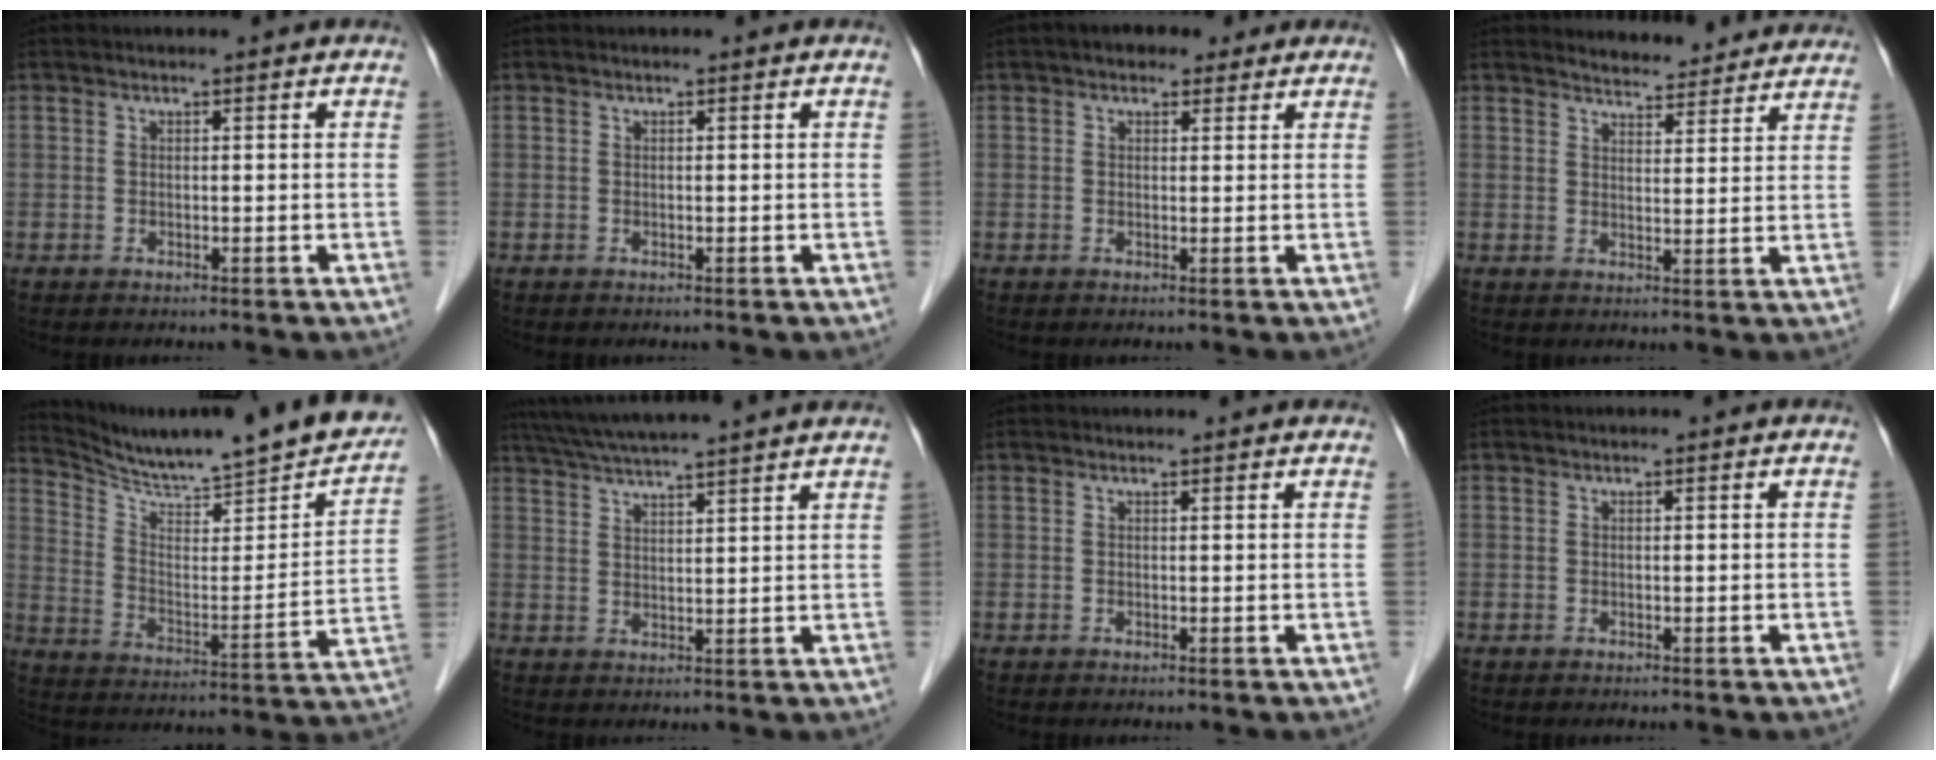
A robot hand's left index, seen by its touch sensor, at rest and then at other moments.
{"total": 0.0}
{"total": 4.2, "force": [2.8, 2.5, 1.8], "torque": [-0.023, 0.023, 0.040]}
{"total": 10.0, "force": [9.6, 2.3, 1.7], "torque": [-0.008, 0.003, 0.108]}
{"total": 23.0, "force": [20.5, 2.3, 10.3], "torque": [-0.157, -0.053, 0.287]}
{"total": 14.2, "force": [12.6, -0.2, 6.5], "torque": [-0.118, 0.038, 0.182]}
{"total": 2.7, "force": [2.5, 0.7, 0.6], "torque": [-0.013, 0.021, 0.023]}
{"total": 0.0}